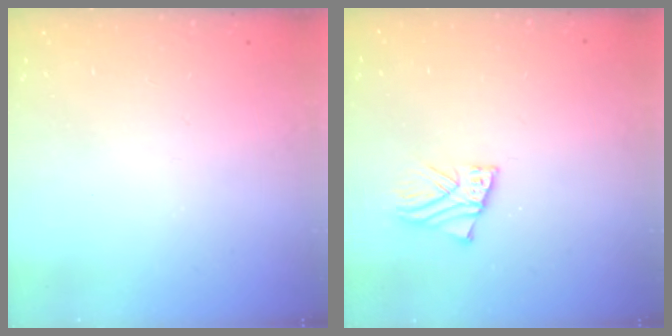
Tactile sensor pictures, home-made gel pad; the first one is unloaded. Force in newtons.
{"total": 2.4, "press": 2.4, "slide": 0.2}